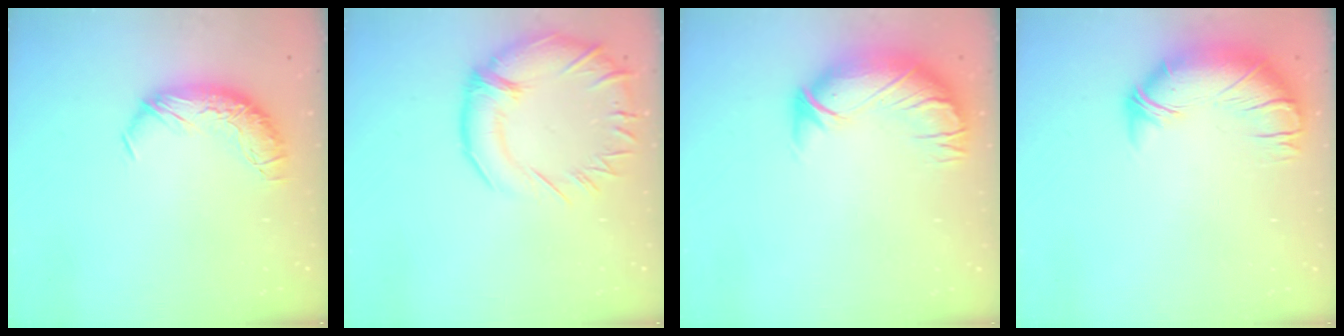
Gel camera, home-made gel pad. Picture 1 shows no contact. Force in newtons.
{"total": 4.9, "press": 4.4, "slide": 2.2}
{"total": 3.0, "press": 0.3, "slide": 3.0}
{"total": 2.7, "press": 1.6, "slide": 2.2}